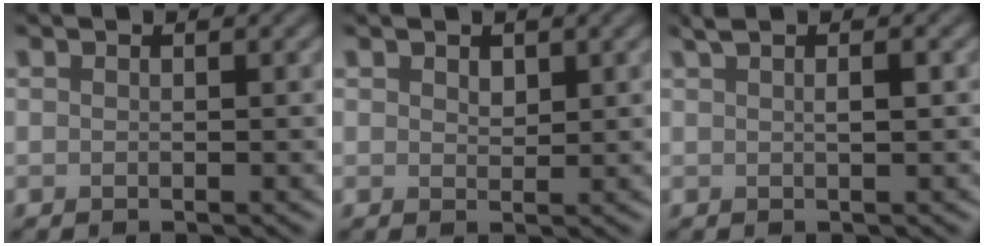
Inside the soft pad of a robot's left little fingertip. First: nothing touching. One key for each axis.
{"total": 0.9, "fx": 0.6, "fy": 0.6, "fz": 0.2, "tx": -0.005, "ty": -0.003, "tz": 0.013}
{"total": 2.0, "fx": 0.8, "fy": 0.5, "fz": 1.7, "tx": -0.026, "ty": 0.003, "tz": 0.012}